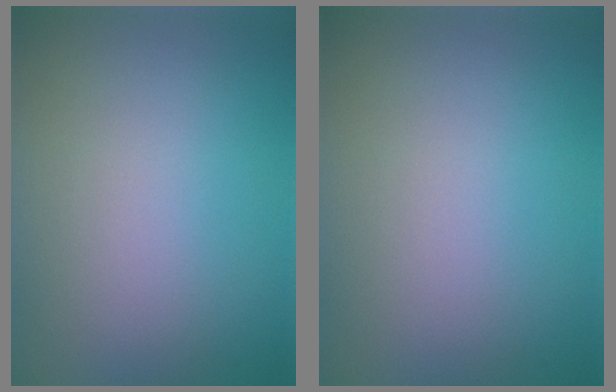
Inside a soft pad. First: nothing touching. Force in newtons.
{"total": 0.0}